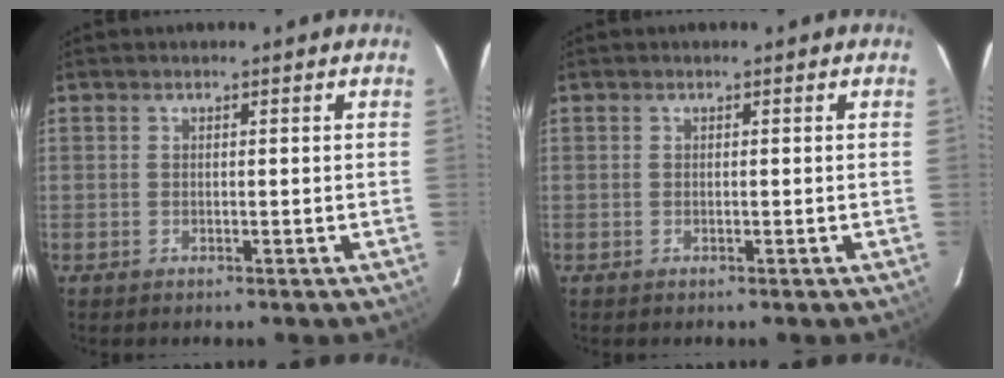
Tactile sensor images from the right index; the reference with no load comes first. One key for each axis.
{"total": 0.0}